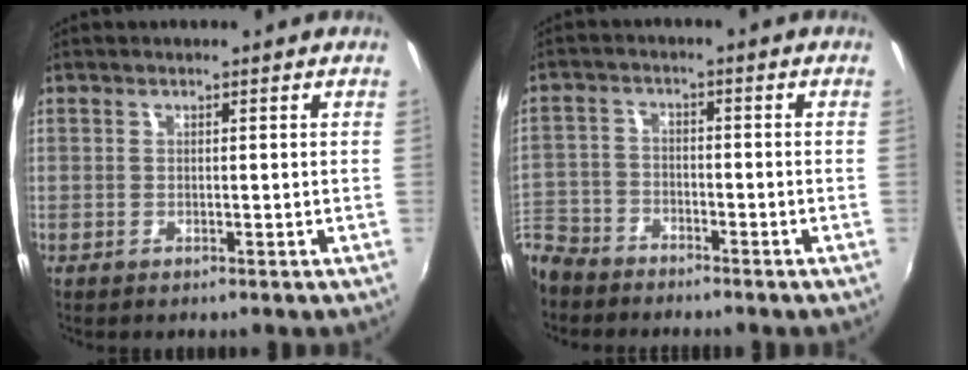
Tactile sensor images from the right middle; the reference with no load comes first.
{"total": 10.8, "force": [-7.0, 7.7, 3.0], "torque": [-0.102, 0.010, -0.129]}